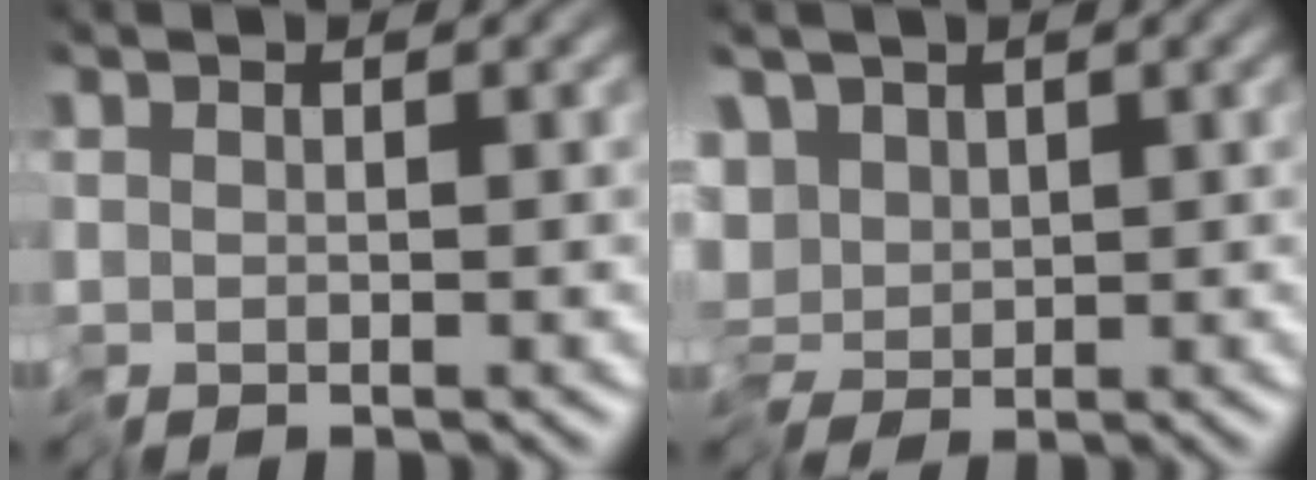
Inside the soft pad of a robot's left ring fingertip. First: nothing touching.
{"total": 4.4, "force": [0.0, 3.2, 3.0], "torque": [-0.036, 0.013, -0.011]}